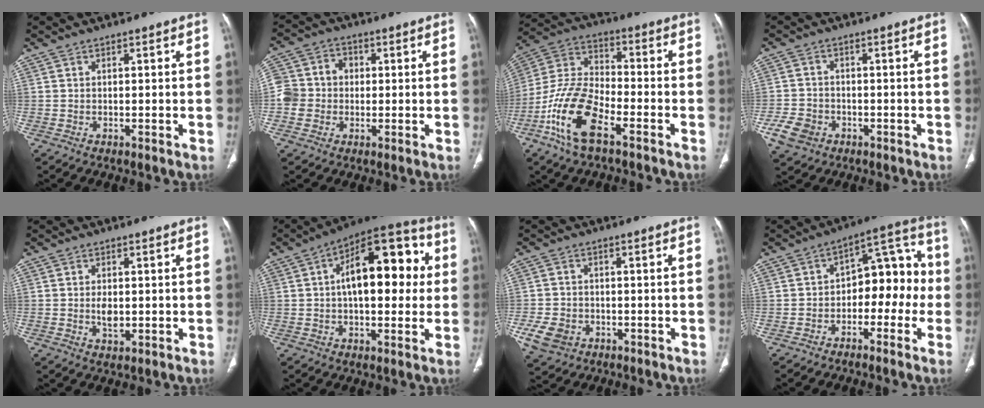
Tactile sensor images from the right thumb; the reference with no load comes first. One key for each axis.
{"total": 8.8, "fx": -0.3, "fy": 8.1, "fz": 3.4, "tx": -0.046, "ty": 0.027, "tz": -0.011}
{"total": 15.6, "fx": -7.7, "fy": 6.7, "fz": 11.8, "tx": -0.245, "ty": 0.036, "tz": -0.153}
{"total": 6.1, "fx": -2.7, "fy": 4.8, "fz": 2.6, "tx": -0.048, "ty": 0.014, "tz": -0.043}
{"total": 3.1, "fx": -0.1, "fy": 1.8, "fz": 2.5, "tx": -0.043, "ty": -0.004, "tz": 0.001}
{"total": 19.7, "fx": 3.2, "fy": 9.8, "fz": 16.8, "tx": -0.210, "ty": 0.032, "tz": 0.039}
{"total": 6.8, "fx": -2.6, "fy": 5.3, "fz": 3.3, "tx": -0.066, "ty": 0.011, "tz": -0.037}
{"total": 12.4, "fx": -2.3, "fy": 7.7, "fz": 9.4, "tx": -0.079, "ty": 0.055, "tz": -0.043}